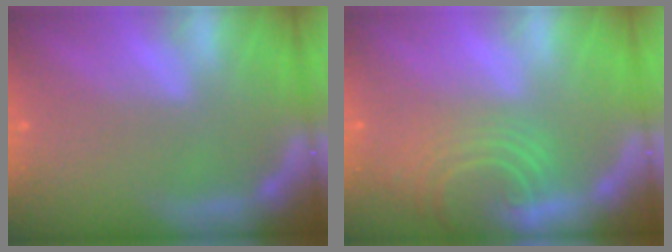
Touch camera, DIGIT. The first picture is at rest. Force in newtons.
{"total": 7.6}